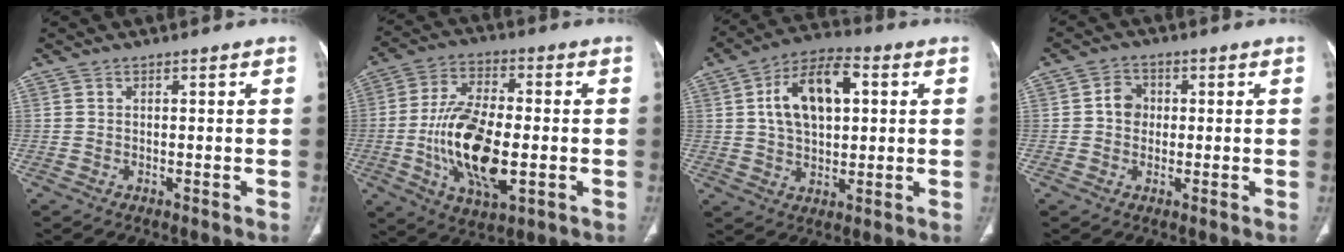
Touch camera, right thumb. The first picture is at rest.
{"total": 17.7, "force": [-3.1, 8.3, 15.3], "torque": [-0.281, 0.003, -0.050]}
{"total": 14.1, "force": [3.2, 7.9, 11.3], "torque": [-0.184, 0.014, 0.050]}
{"total": 4.2, "force": [0.2, 3.6, 2.1], "torque": [-0.017, 0.010, -0.002]}